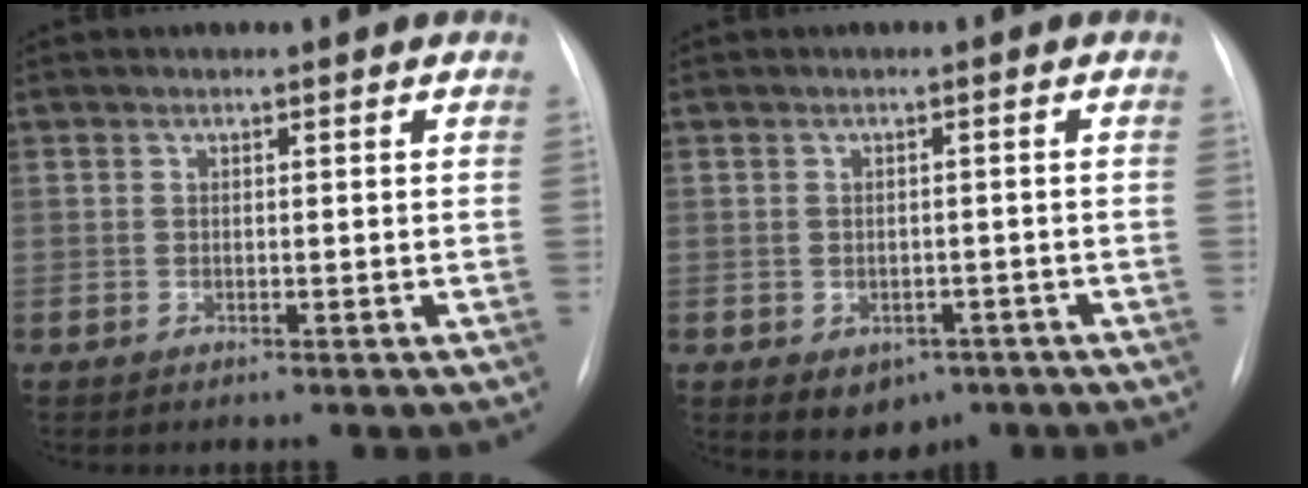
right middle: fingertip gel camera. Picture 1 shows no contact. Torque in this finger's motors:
{"motor_torque": [0.64, -0.62, 0.28, 0.05]}